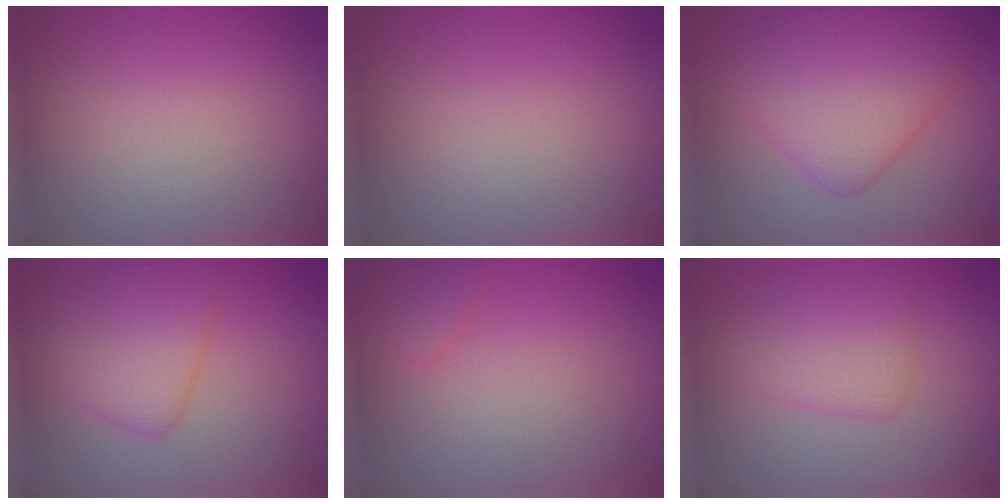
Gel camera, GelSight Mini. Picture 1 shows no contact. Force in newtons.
{"total": 0.0}
{"total": 6.5, "press": 6.5, "slide": 0.3}
{"total": 4.6, "press": 4.6, "slide": 0.1}
{"total": 1.5, "press": 1.5, "slide": 0.1}
{"total": 3.0, "press": 3.0, "slide": 0.1}